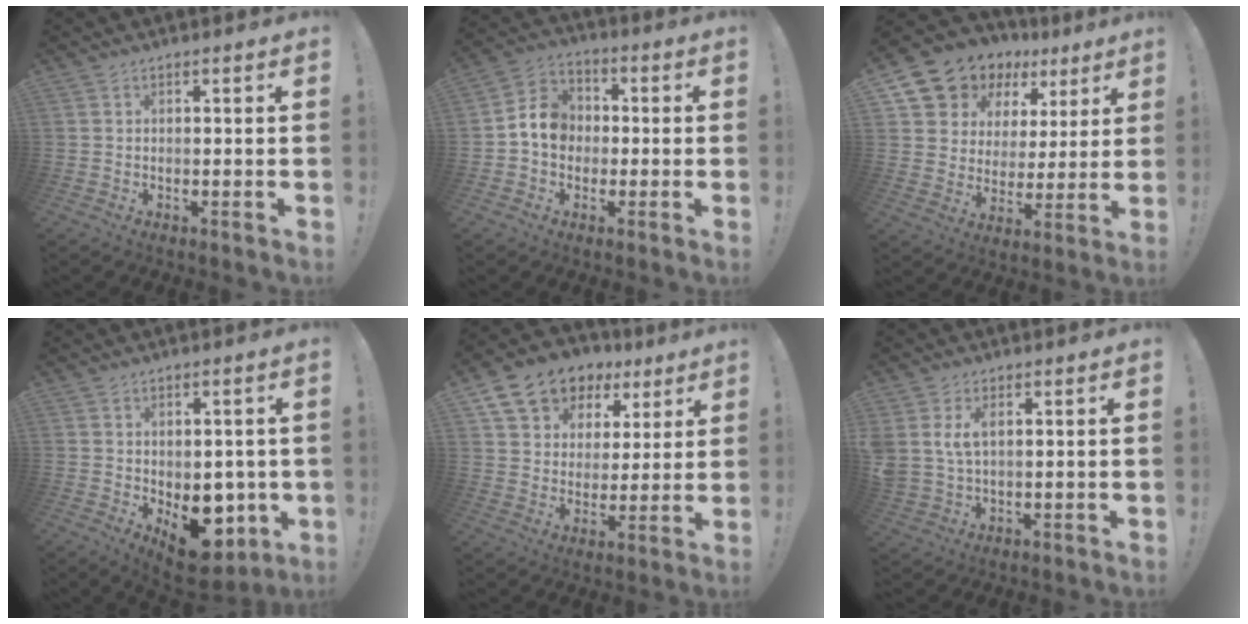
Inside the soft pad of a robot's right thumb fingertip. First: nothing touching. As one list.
[{"total": 9.8, "force": [-0.7, 8.6, 4.6], "torque": [-0.058, 0.024, -0.005]}, {"total": 11.6, "force": [8.5, 7.6, 1.8], "torque": [-0.043, -0.071, 0.169]}, {"total": 13.1, "force": [-3.8, 9.0, 8.8], "torque": [-0.062, 0.024, -0.047]}, {"total": 14.3, "force": [8.4, 10.1, 5.7], "torque": [-0.094, -0.046, 0.162]}, {"total": 5.8, "force": [2.3, 3.7, 3.9], "torque": [-0.094, -0.006, 0.043]}]